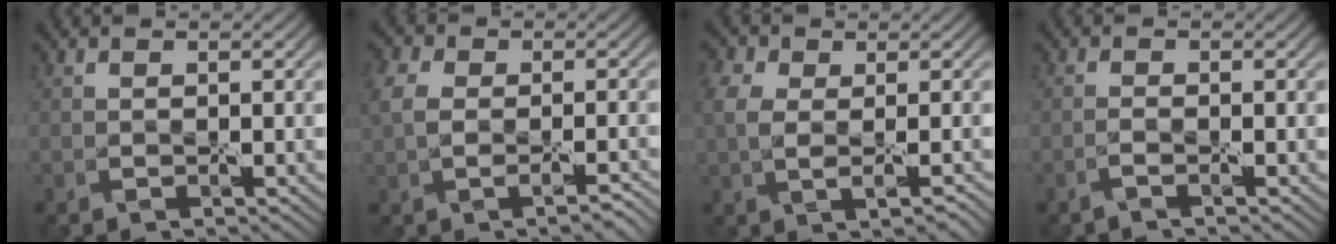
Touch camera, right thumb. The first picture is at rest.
{"total": 5.9, "force": [-0.8, 3.7, 4.5], "torque": [-0.074, 0.010, -0.013]}
{"total": 5.0, "force": [0.4, 2.8, 4.2], "torque": [-0.084, 0.008, 0.011]}
{"total": 1.2, "force": [-0.6, -1.0, -0.3], "torque": [0.004, 0.012, -0.018]}